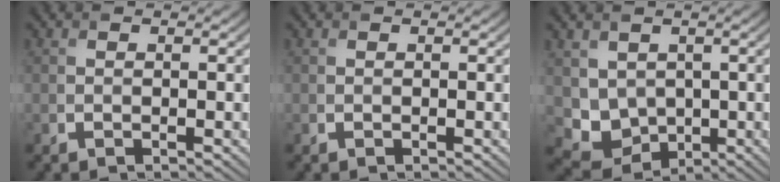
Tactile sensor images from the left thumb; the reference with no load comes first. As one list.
[{"total": 0.0}, {"total": 5.4, "force": [1.0, 4.6, 2.6], "torque": [-0.074, -0.020, 0.025]}]